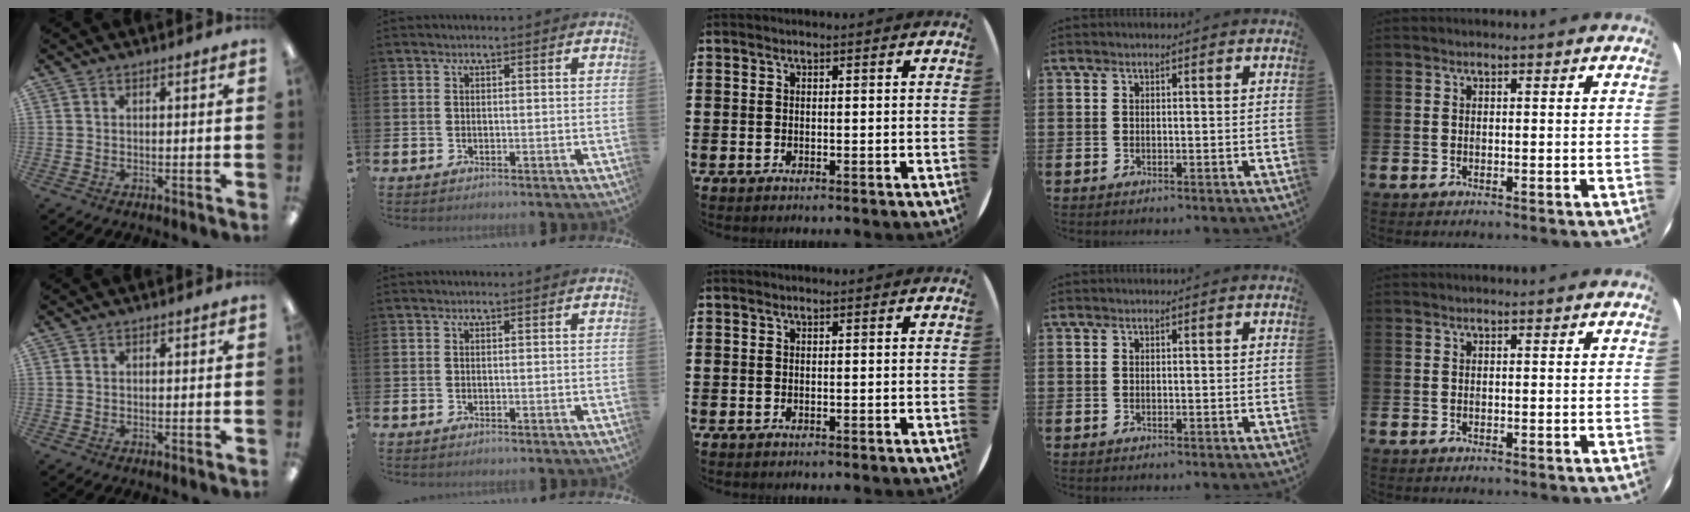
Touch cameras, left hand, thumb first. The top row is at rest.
{}